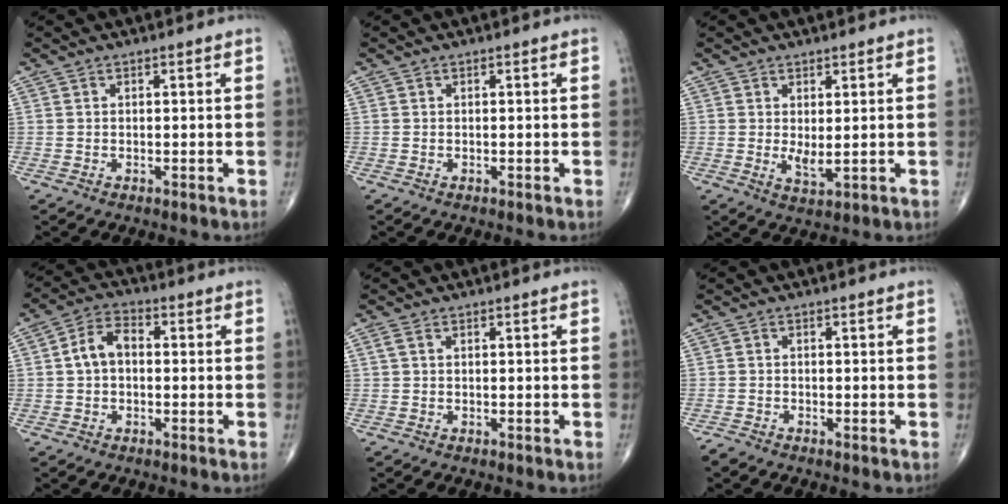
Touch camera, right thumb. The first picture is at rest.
{"total": 0.0}
{"total": 3.0, "force": [0.3, 1.1, 2.7], "torque": [-0.048, -0.012, 0.011]}
{"total": 6.2, "force": [0.1, 4.1, 4.6], "torque": [-0.081, 0.023, -0.007]}
{"total": 1.0, "force": [0.3, 0.5, 0.8], "torque": [-0.026, 0.012, 0.009]}
{"total": 1.5, "force": [-1.2, 0.5, 0.6], "torque": [-0.016, -0.003, -0.026]}